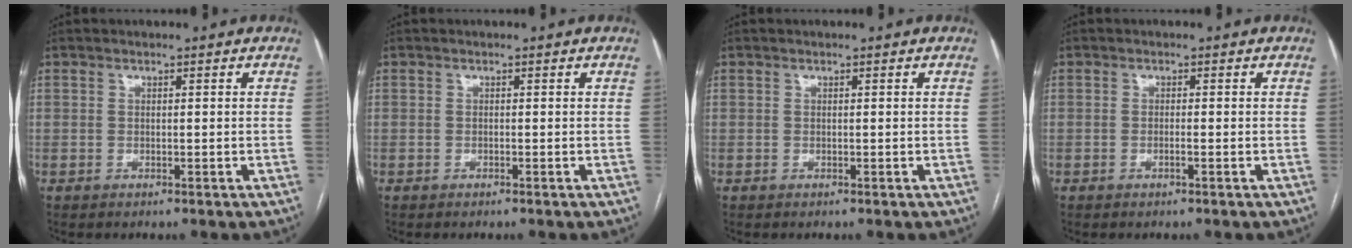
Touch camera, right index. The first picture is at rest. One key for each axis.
{"total": 0.0}
{"total": 0.0}
{"total": 0.8, "fx": -0.3, "fy": 0.0, "fz": 0.8, "tx": -0.017, "ty": 0.000, "tz": -0.005}